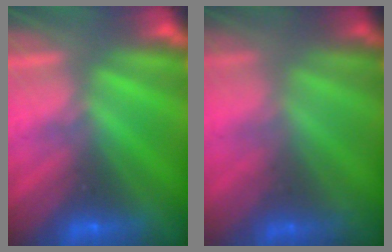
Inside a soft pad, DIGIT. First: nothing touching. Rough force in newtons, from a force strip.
{"total": 1.6}